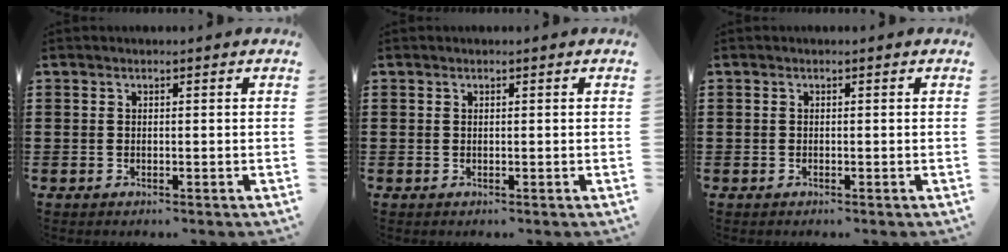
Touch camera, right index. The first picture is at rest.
{"total": 0.0}
{"total": 0.0}